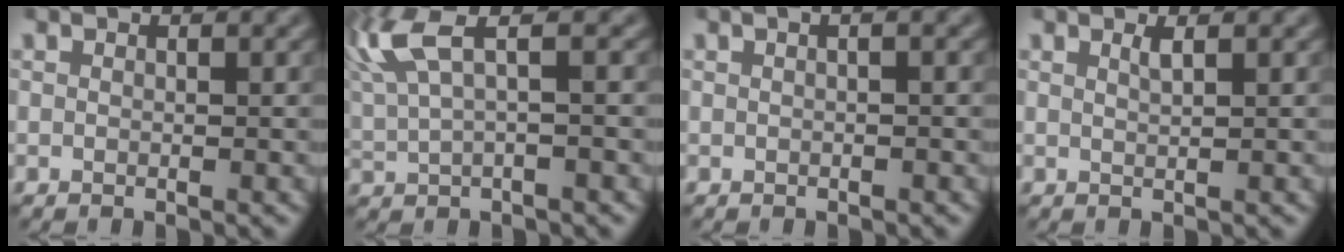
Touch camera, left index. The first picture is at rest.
{"total": 5.4, "force": [2.3, 1.3, 4.7], "torque": [-0.118, 0.011, 0.050]}
{"total": 1.9, "force": [0.6, 0.8, 1.6], "torque": [-0.012, -0.004, -0.005]}
{"total": 0.9, "force": [0.4, 0.2, 0.7], "torque": [-0.013, -0.003, 0.005]}